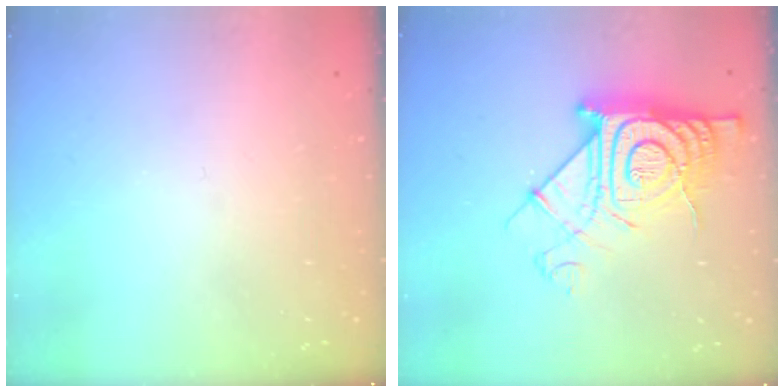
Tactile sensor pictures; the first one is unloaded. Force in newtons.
{"total": 18.1, "press": 18.0, "slide": 1.3}